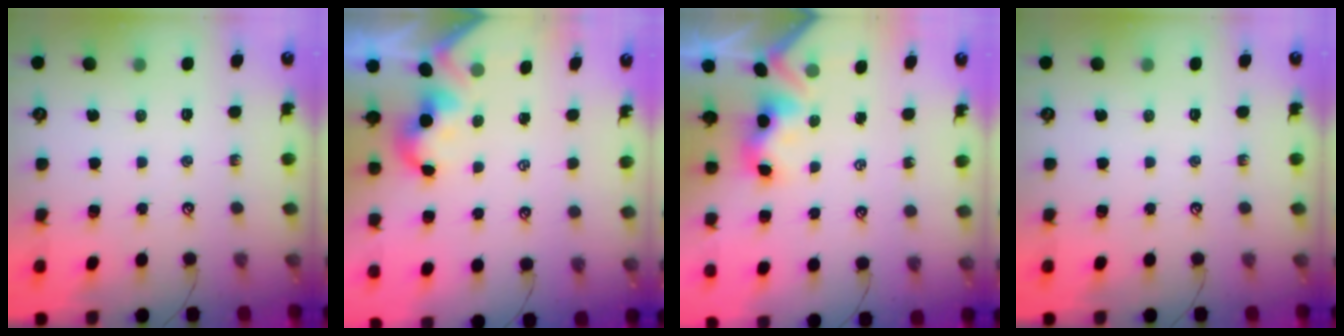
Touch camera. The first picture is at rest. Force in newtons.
{"total": 1.0, "press": 0.9, "slide": 0.5}
{"total": 3.8, "press": 3.8, "slide": 0.2}
{"total": 0.0}